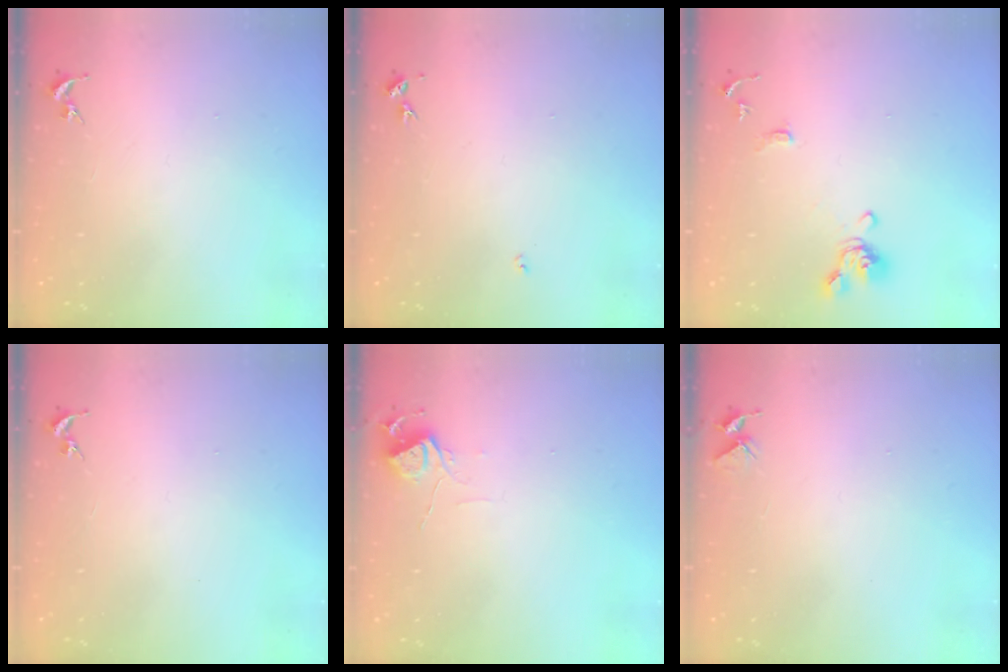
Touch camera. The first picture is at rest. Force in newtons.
{"total": 3.0, "press": 3.0, "slide": 0.4}
{"total": 11.3, "press": 11.2, "slide": 1.3}
{"total": 0.0}
{"total": 6.0, "press": 6.0, "slide": 0.7}
{"total": 4.0, "press": 4.0, "slide": 0.3}